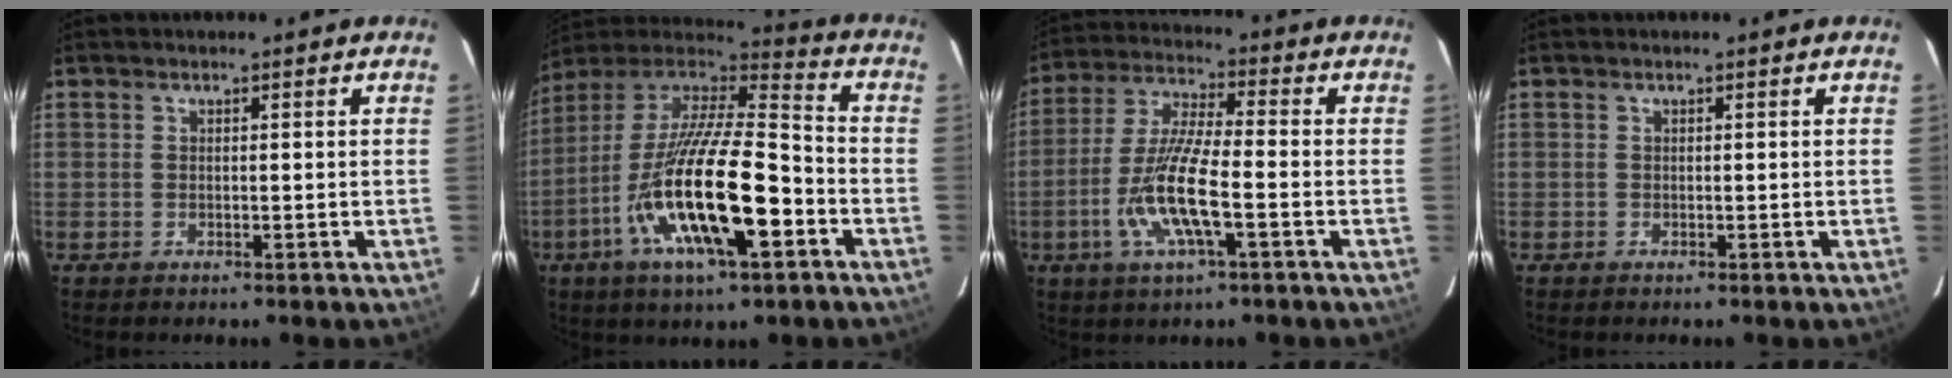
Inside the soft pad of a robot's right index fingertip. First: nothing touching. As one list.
[{"total": 24.0, "force": [-8.8, 6.6, 21.3], "torque": [-0.394, -0.039, -0.165]}, {"total": 12.5, "force": [-4.0, 2.1, 11.6], "torque": [-0.245, -0.008, -0.077]}, {"total": 0.0}]